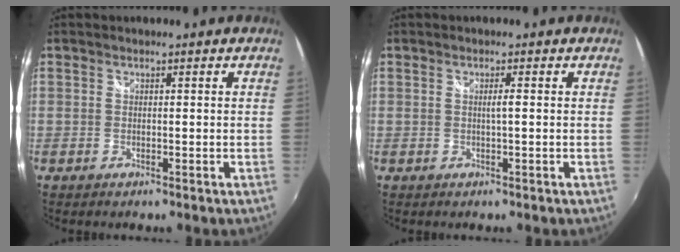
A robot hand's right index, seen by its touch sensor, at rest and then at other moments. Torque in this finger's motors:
{"motor_torque": [-0.12, 0.18, 0.04, 0.02]}